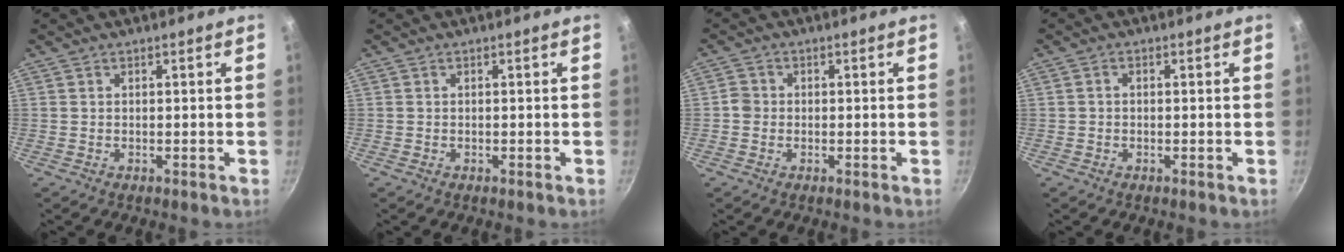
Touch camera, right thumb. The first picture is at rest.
{"total": 0.0}
{"total": 2.2, "force": [-0.4, 2.1, 0.7], "torque": [-0.004, 0.011, -0.012]}
{"total": 1.1, "force": [-0.2, 0.8, 0.6], "torque": [-0.012, 0.006, -0.003]}